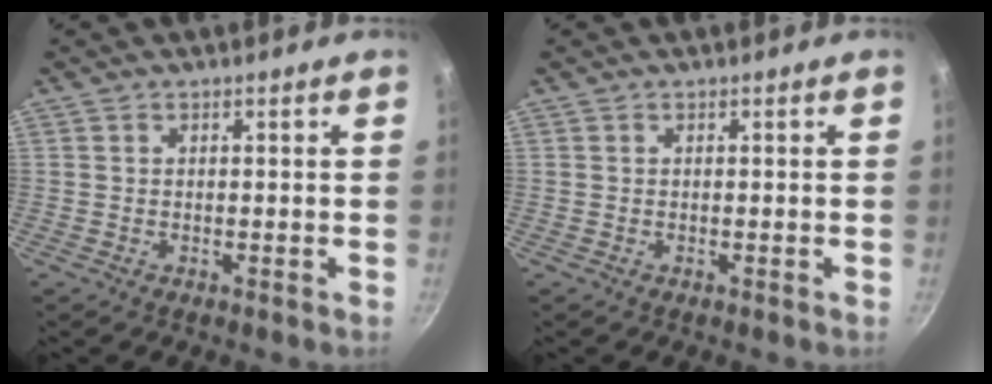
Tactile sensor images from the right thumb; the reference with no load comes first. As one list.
[{"total": 0.0}]